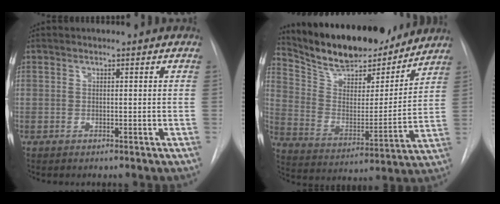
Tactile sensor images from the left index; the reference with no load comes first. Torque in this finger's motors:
{"motor_torque": [0.08, -0.79, 0.26, 0.10]}